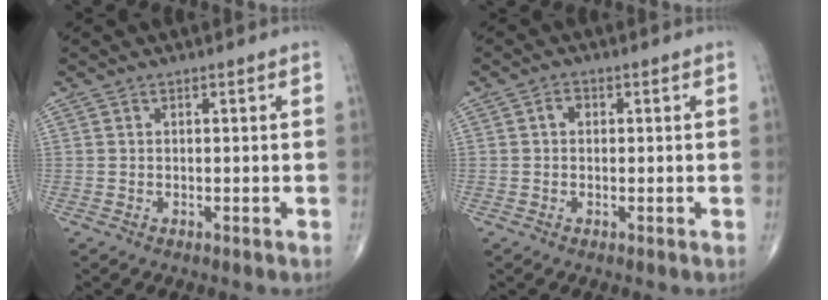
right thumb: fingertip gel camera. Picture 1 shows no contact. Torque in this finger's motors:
{"motor_torque": [-0.20, 0.09, 0.42, 0.05, 0.01]}